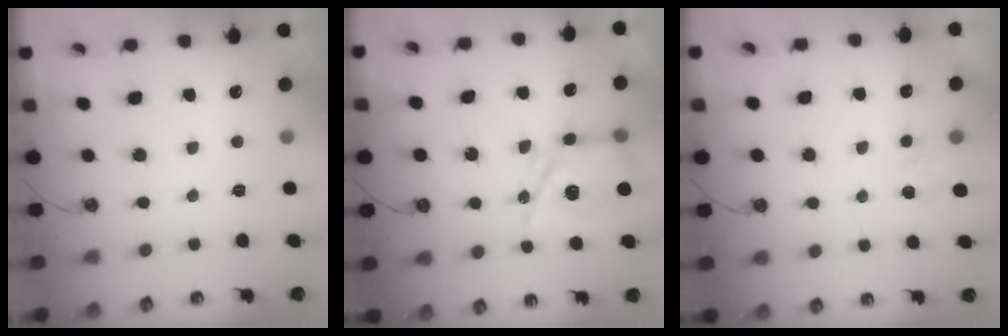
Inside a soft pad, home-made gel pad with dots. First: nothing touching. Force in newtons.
{"total": 10.7, "press": 10.6, "slide": 1.1}
{"total": 3.1, "press": 3.1, "slide": 0.4}